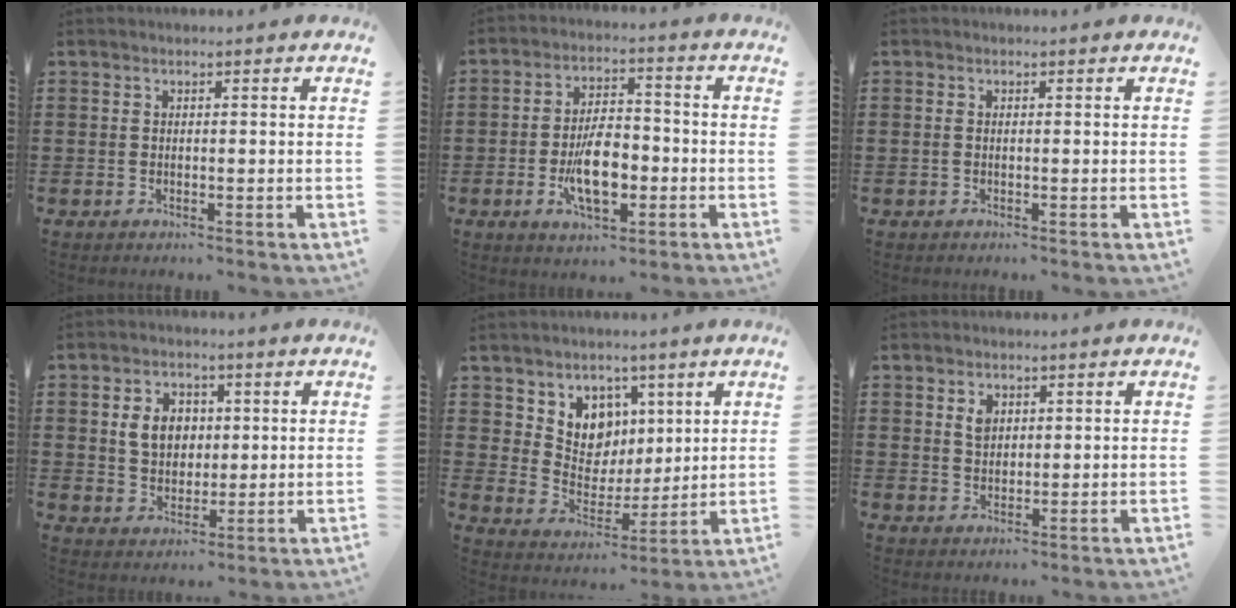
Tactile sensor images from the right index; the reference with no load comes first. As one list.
[{"total": 9.2, "force": [-2.6, 4.4, 7.7], "torque": [-0.137, -0.004, -0.048]}, {"total": 0.5, "force": [-0.1, 0.2, 0.5], "torque": [-0.011, -0.001, -0.002]}, {"total": 5.9, "force": [1.3, 4.7, 3.4], "torque": [-0.083, 0.011, 0.016]}, {"total": 7.3, "force": [4.0, 6.0, 0.8], "torque": [-0.046, -0.032, 0.075]}, {"total": 2.5, "force": [1.2, 1.7, 1.4], "torque": [-0.034, 0.006, 0.022]}]